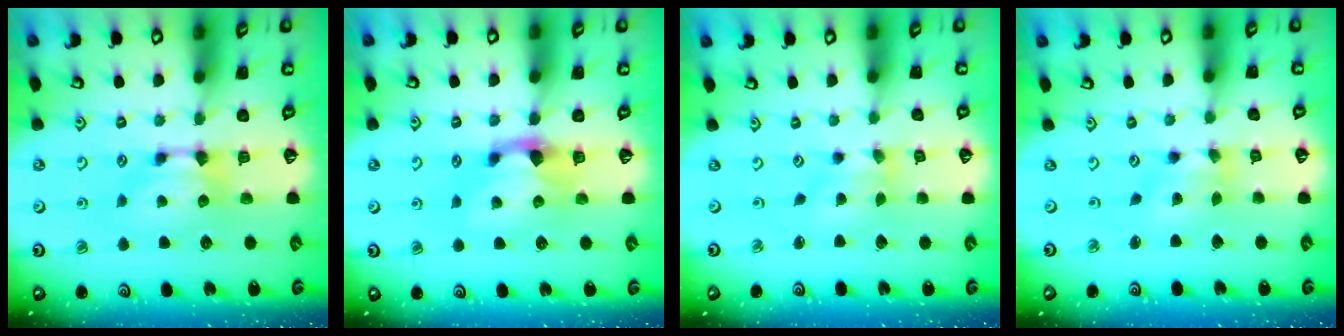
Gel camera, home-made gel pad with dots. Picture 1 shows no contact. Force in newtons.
{"total": 1.6, "press": 1.2, "slide": 1.1}
{"total": 1.2, "press": 0.6, "slide": 1.1}
{"total": 2.1, "press": 1.6, "slide": 1.3}